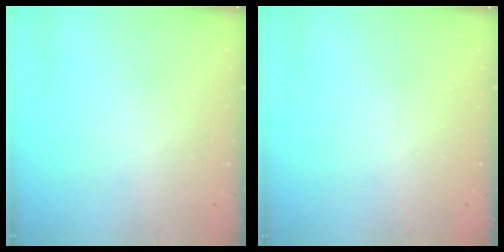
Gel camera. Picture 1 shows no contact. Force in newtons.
{"total": 0.0}